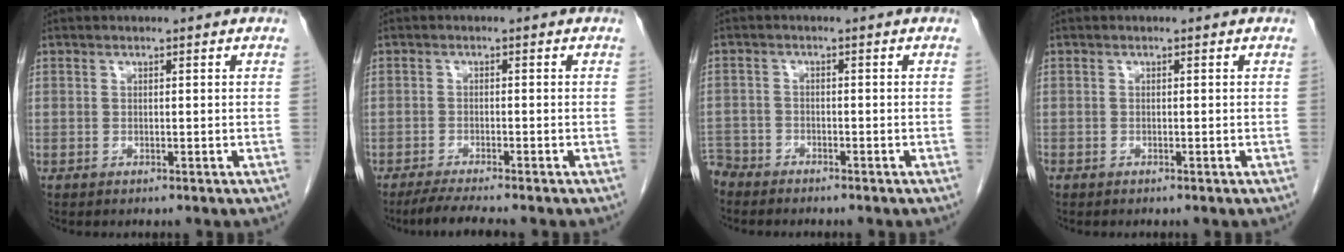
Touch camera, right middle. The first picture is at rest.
{"total": 4.3, "force": [-3.6, -0.5, 2.2], "torque": [-0.046, -0.018, -0.064]}
{"total": 4.5, "force": [-4.2, 1.6, 0.1], "torque": [-0.001, -0.007, -0.083]}
{"total": 0.0}